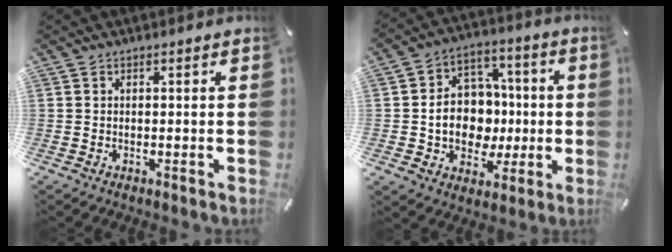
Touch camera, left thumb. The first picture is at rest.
{"total": 13.2, "force": [-0.9, 11.3, 6.8], "torque": [-0.121, 0.009, -0.006]}